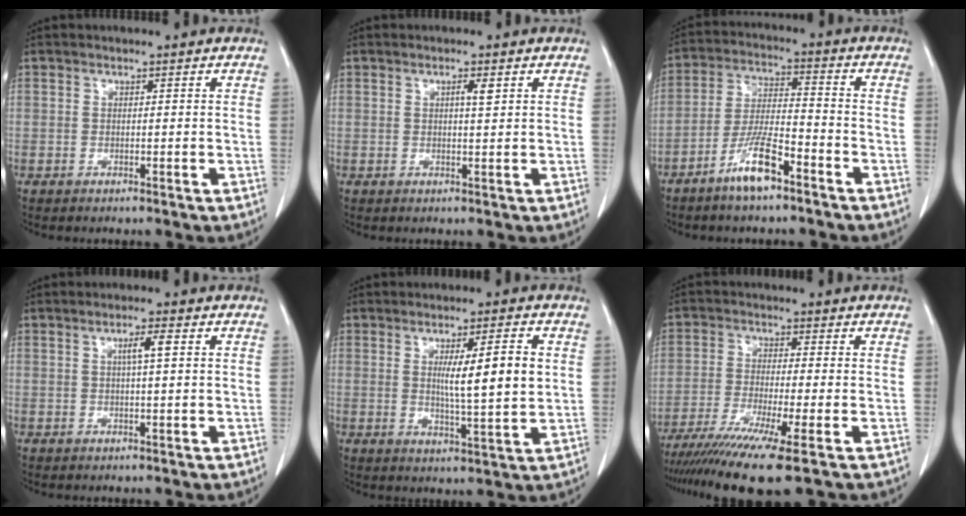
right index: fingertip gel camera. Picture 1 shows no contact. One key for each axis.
{"total": 1.5, "fx": 0.6, "fy": 0.1, "fz": 1.4, "tx": -0.025, "ty": -0.001, "tz": 0.009}
{"total": 8.5, "fx": -5.6, "fy": 1.5, "fz": 6.2, "tx": -0.127, "ty": -0.007, "tz": -0.108}
{"total": 2.6, "fx": 0.7, "fy": 0.0, "fz": 2.5, "tx": -0.044, "ty": 0.002, "tz": 0.012}
{"total": 8.2, "fx": 1.3, "fy": 0.4, "fz": 8.1, "tx": -0.130, "ty": -0.009, "tz": 0.024}
{"total": 10.8, "fx": -7.6, "fy": -0.9, "fz": 7.7, "tx": -0.128, "ty": -0.026, "tz": -0.121}